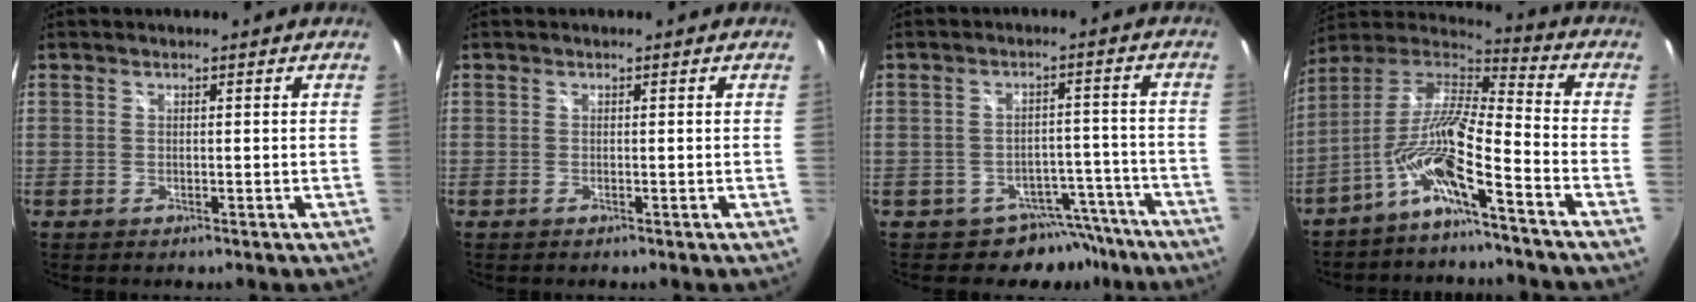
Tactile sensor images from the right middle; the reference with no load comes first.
{"total": 0.0}
{"total": 7.7, "force": [-6.1, 4.5, 1.2], "torque": [-0.008, 0.034, -0.071]}
{"total": 11.6, "force": [-6.6, 0.7, 9.5], "torque": [-0.179, 0.003, -0.130]}